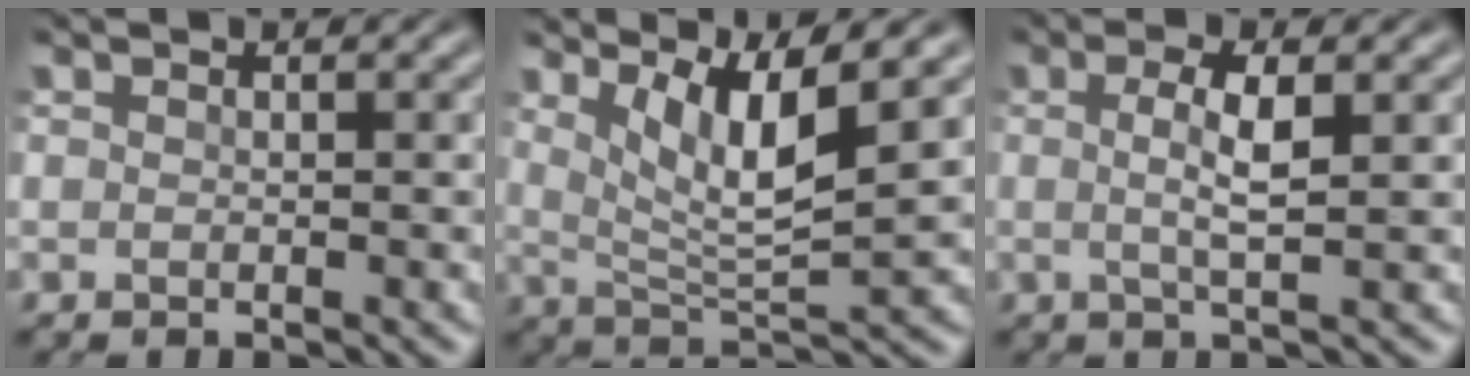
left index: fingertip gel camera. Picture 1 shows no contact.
{"total": 6.1, "force": [2.8, 1.3, 5.3], "torque": [-0.093, -0.007, 0.053]}
{"total": 3.2, "force": [0.2, 0.6, 3.1], "torque": [-0.061, -0.001, 0.000]}